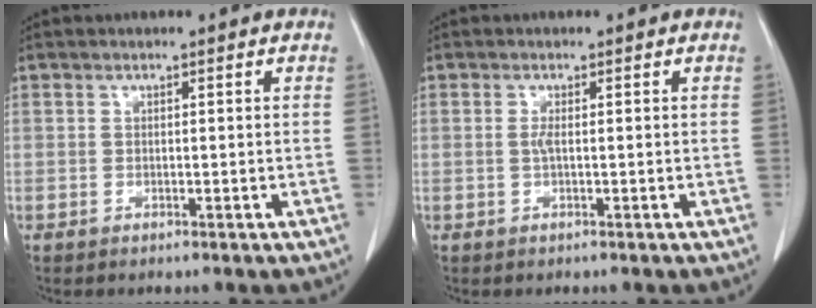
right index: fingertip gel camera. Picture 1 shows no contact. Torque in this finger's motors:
{"motor_torque": [0.20, -0.02, 0.09, 0.03]}